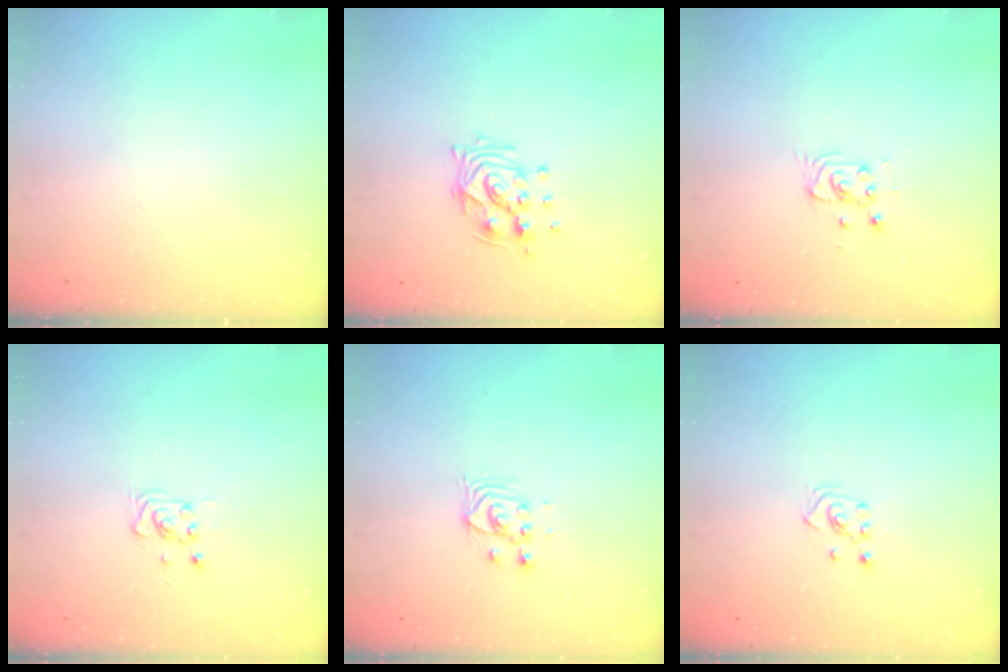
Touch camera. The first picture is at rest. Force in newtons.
{"total": 10.6, "press": 10.6, "slide": 0.5}
{"total": 3.3, "press": 3.3, "slide": 0.4}
{"total": 4.4, "press": 4.2, "slide": 1.1}
{"total": 3.8, "press": 3.8, "slide": 0.2}
{"total": 2.3, "press": 2.2, "slide": 0.8}